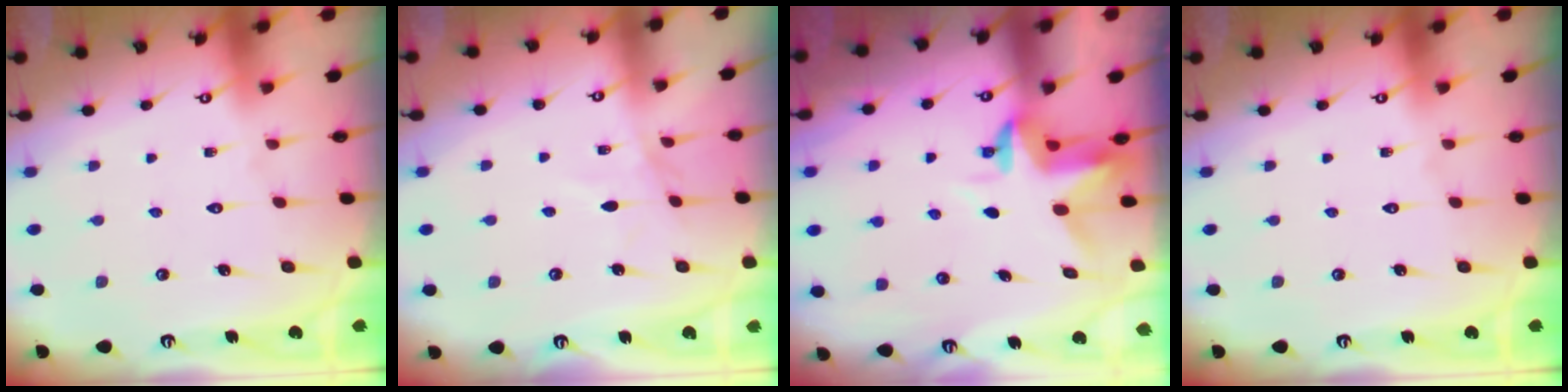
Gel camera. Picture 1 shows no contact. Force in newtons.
{"total": 2.9, "press": 2.8, "slide": 0.4}
{"total": 3.3, "press": 3.3, "slide": 0.4}
{"total": 0.0}